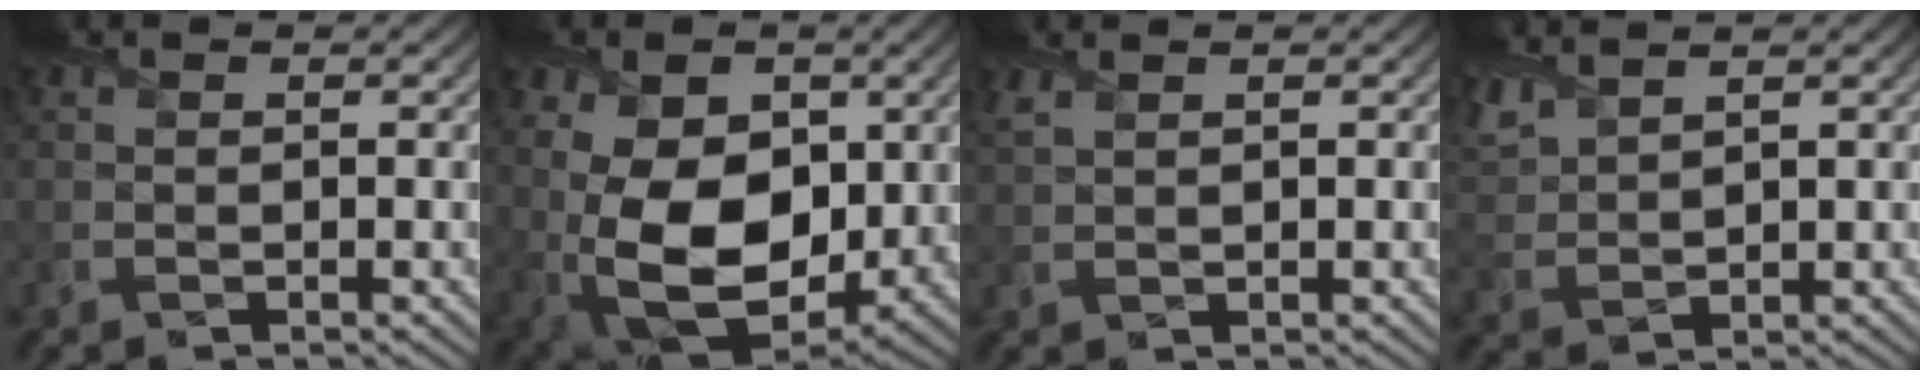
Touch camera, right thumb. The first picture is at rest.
{"total": 16.3, "force": [1.1, 10.9, 12.1], "torque": [-0.226, -0.003, 0.025]}
{"total": 1.5, "force": [1.3, 0.3, 0.7], "torque": [-0.025, 0.005, 0.033]}
{"total": 5.6, "force": [4.5, 1.7, 2.9], "torque": [-0.093, 0.020, 0.094]}